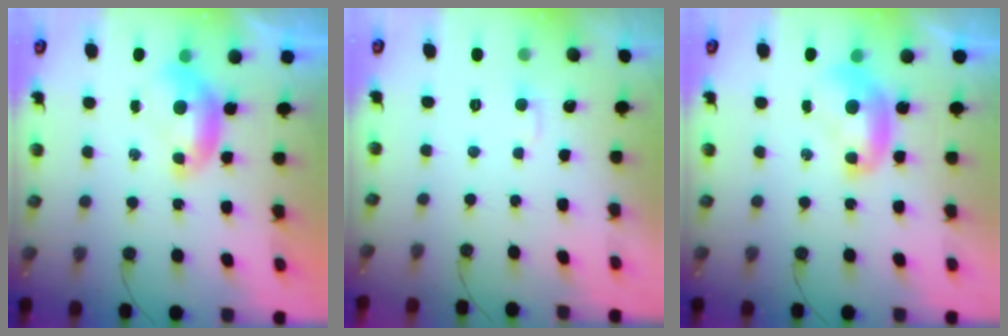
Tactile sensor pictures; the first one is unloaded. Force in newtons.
{"total": 3.2, "press": 3.2, "slide": 0.4}
{"total": 1.9, "press": 1.9, "slide": 0.2}